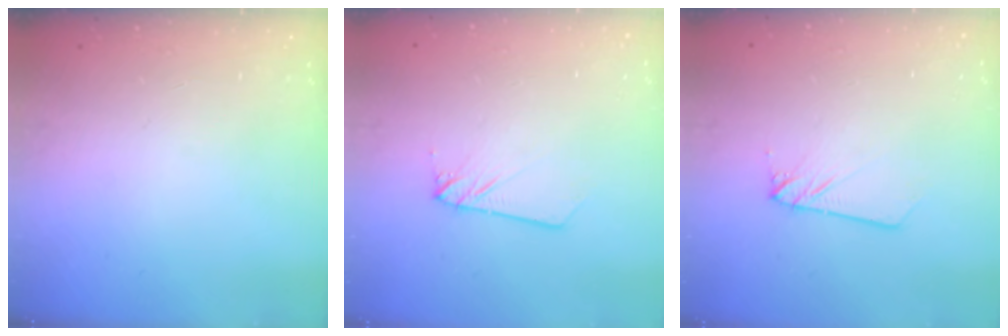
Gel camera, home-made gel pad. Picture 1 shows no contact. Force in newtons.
{"total": 2.3, "press": 2.3, "slide": 0.1}
{"total": 2.3, "press": 2.3, "slide": 0.1}